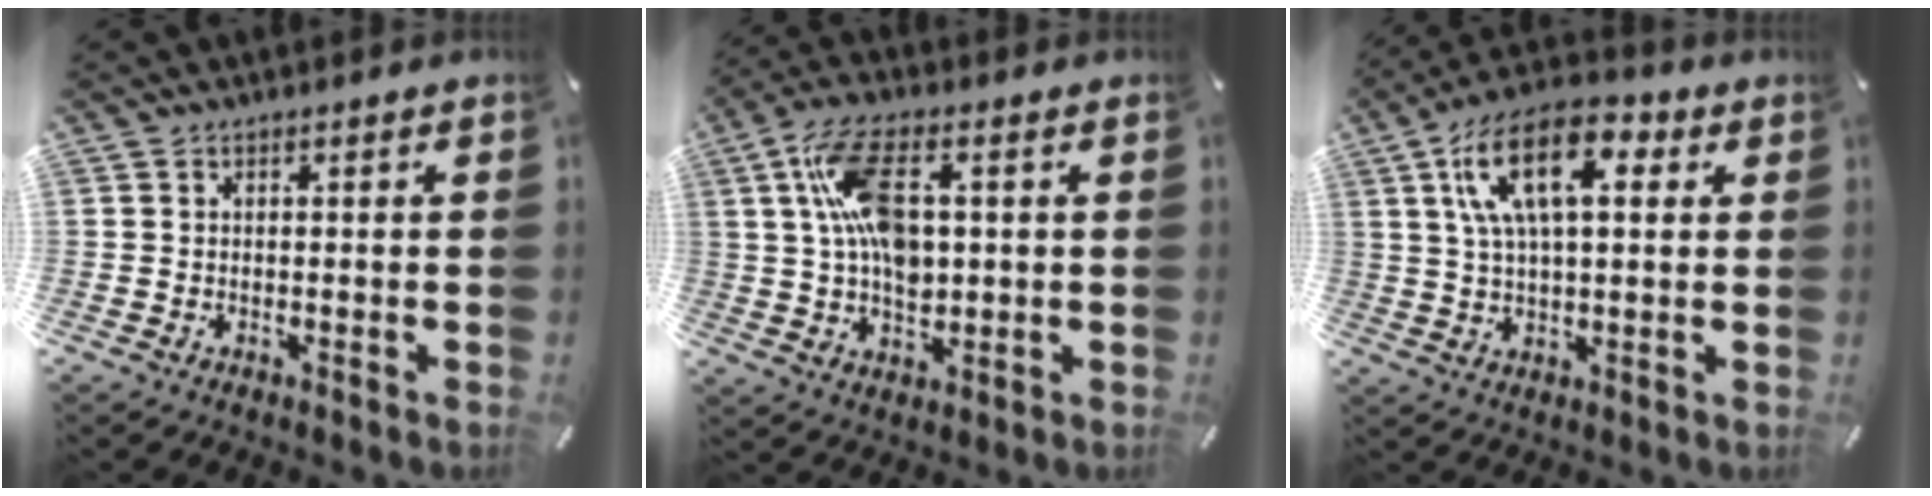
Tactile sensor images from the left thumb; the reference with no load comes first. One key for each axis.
{"total": 12.9, "fx": 2.5, "fy": 7.3, "fz": 10.4, "tx": -0.208, "ty": 0.003, "tz": 0.042}
{"total": 15.4, "fx": 5.8, "fy": 7.6, "fz": 12.1, "tx": -0.238, "ty": 0.000, "tz": 0.095}